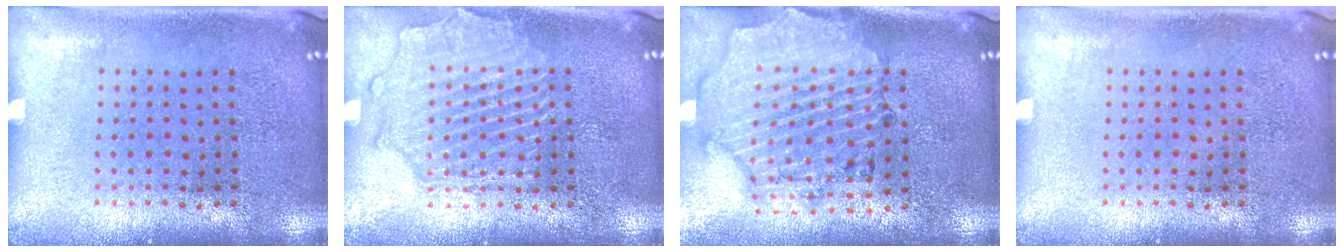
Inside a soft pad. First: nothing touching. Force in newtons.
{"total": 2.6, "press": 2.6, "slide": 0.2}
{"total": 1.7, "press": 1.7, "slide": 0.3}
{"total": 0.0}